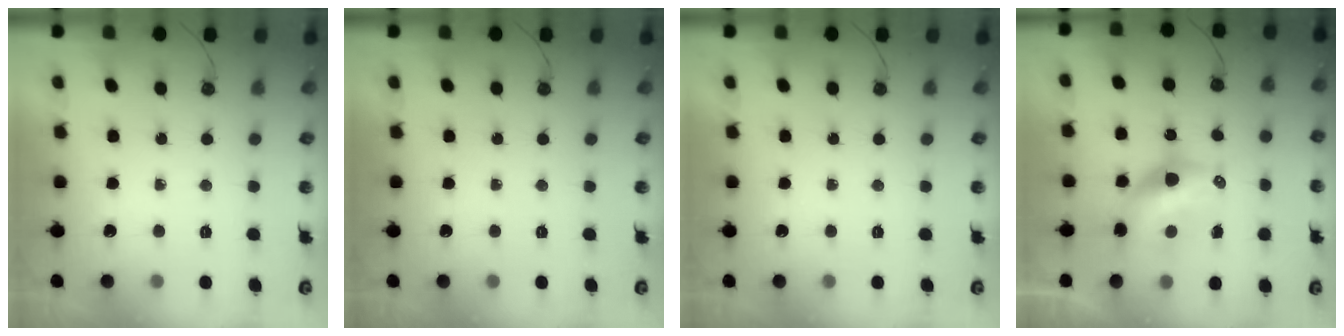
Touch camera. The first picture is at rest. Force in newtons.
{"total": 0.0}
{"total": 0.0}
{"total": 10.8, "press": 10.8, "slide": 0.3}